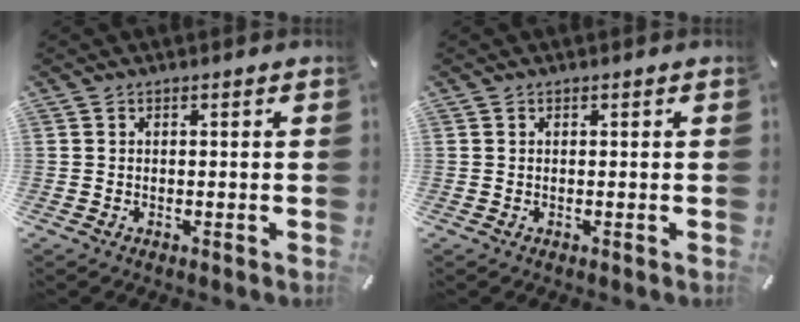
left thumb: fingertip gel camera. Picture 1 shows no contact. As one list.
[{"total": 0.0}]